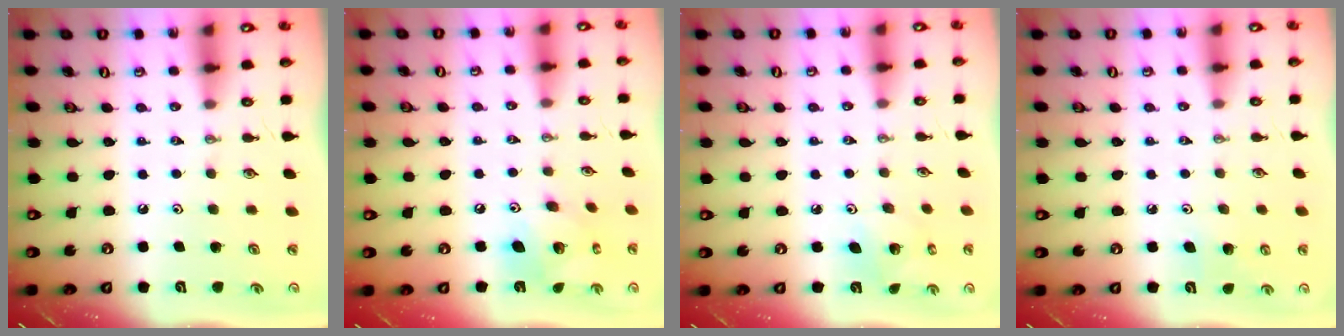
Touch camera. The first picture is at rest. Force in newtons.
{"total": 12.3, "press": 12.2, "slide": 1.1}
{"total": 4.6, "press": 4.6, "slide": 0.3}
{"total": 4.9, "press": 4.7, "slide": 1.3}